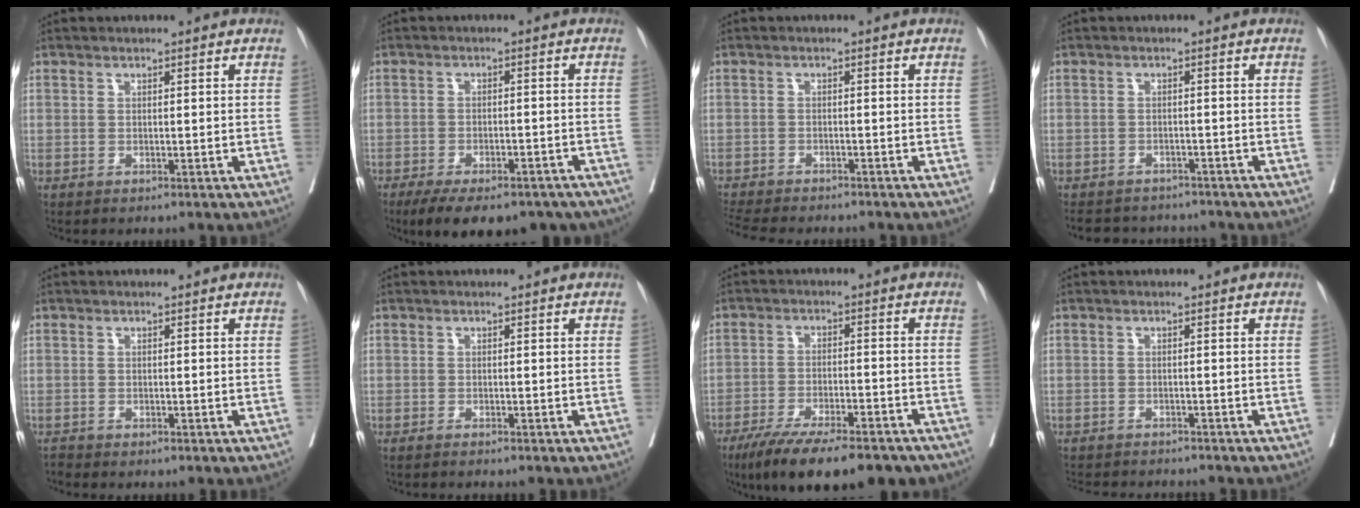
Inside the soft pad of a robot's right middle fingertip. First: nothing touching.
{"total": 15.7, "force": [-12.0, 6.2, 8.1], "torque": [-0.119, -0.005, -0.154]}
{"total": 9.7, "force": [-8.7, 1.8, 3.9], "torque": [-0.065, -0.013, -0.130]}
{"total": 7.5, "force": [-6.9, 2.7, 1.0], "torque": [-0.012, 0.004, -0.090]}
{"total": 0.5, "force": [-0.5, 0.0, -0.1], "torque": [-0.006, -0.006, -0.013]}
{"total": 1.4, "force": [-1.2, -0.2, 0.7], "torque": [-0.012, -0.001, -0.017]}
{"total": 17.6, "force": [-13.8, 4.2, 10.1], "torque": [-0.138, -0.012, -0.205]}
{"total": 7.8, "force": [-7.3, 1.4, 2.2], "torque": [-0.030, -0.007, -0.100]}